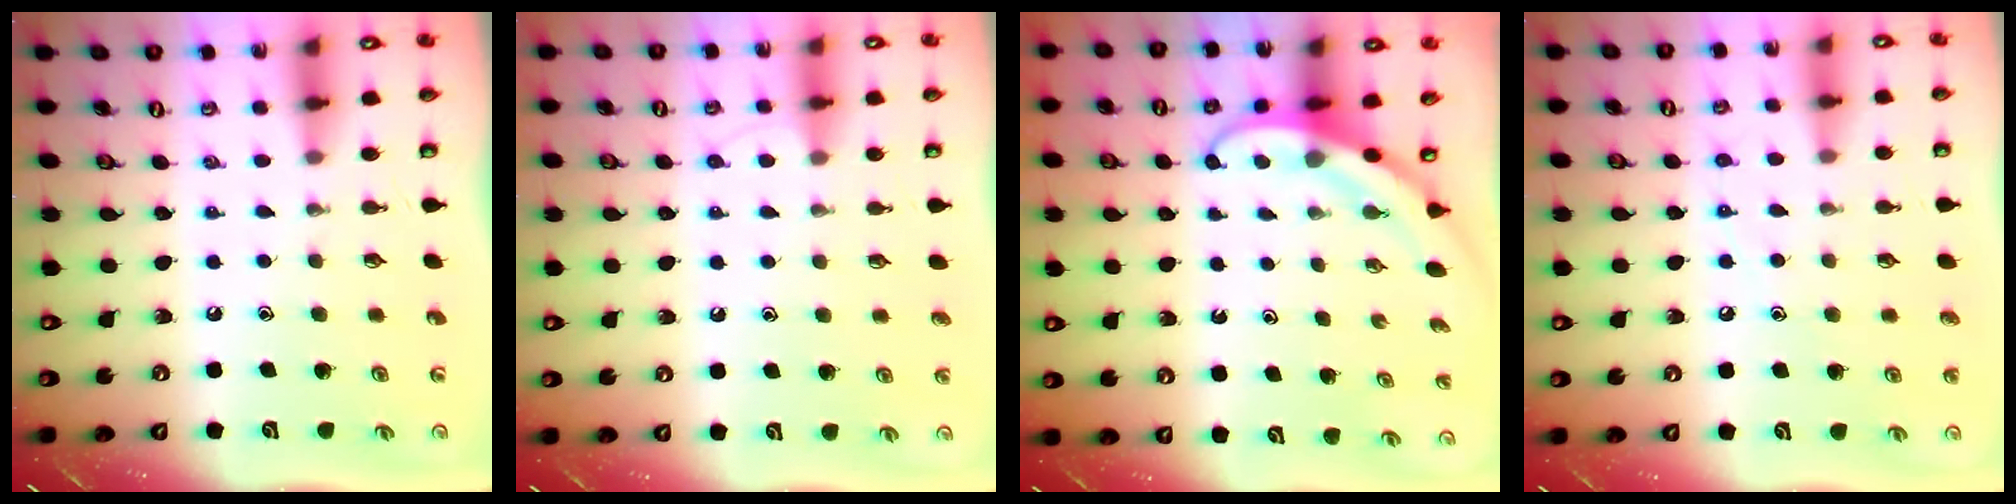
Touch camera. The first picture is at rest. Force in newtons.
{"total": 5.8, "press": 5.8, "slide": 0.6}
{"total": 3.6, "press": 3.6, "slide": 0.3}
{"total": 6.1, "press": 6.1, "slide": 0.7}